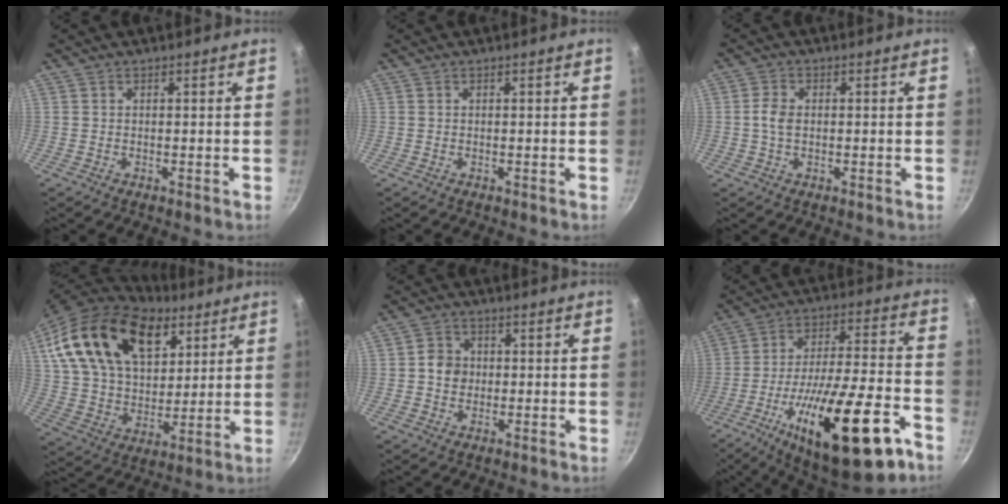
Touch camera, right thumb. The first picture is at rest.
{"total": 0.0}
{"total": 3.2, "force": [0.0, 2.1, 2.5], "torque": [-0.050, 0.008, -0.004]}
{"total": 23.4, "force": [12.8, 13.4, 14.2], "torque": [-0.204, -0.038, 0.229]}
{"total": 4.4, "force": [-0.1, 4.0, 1.9], "torque": [-0.009, 0.008, -0.009]}
{"total": 27.9, "force": [-13.3, 8.9, 22.8], "torque": [-0.339, 0.047, -0.204]}